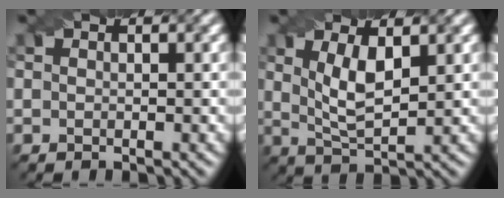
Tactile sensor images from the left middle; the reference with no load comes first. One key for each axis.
{"total": 4.0, "fx": 1.2, "fy": 1.4, "fz": 3.6, "tx": -0.078, "ty": -0.006, "tz": 0.027}